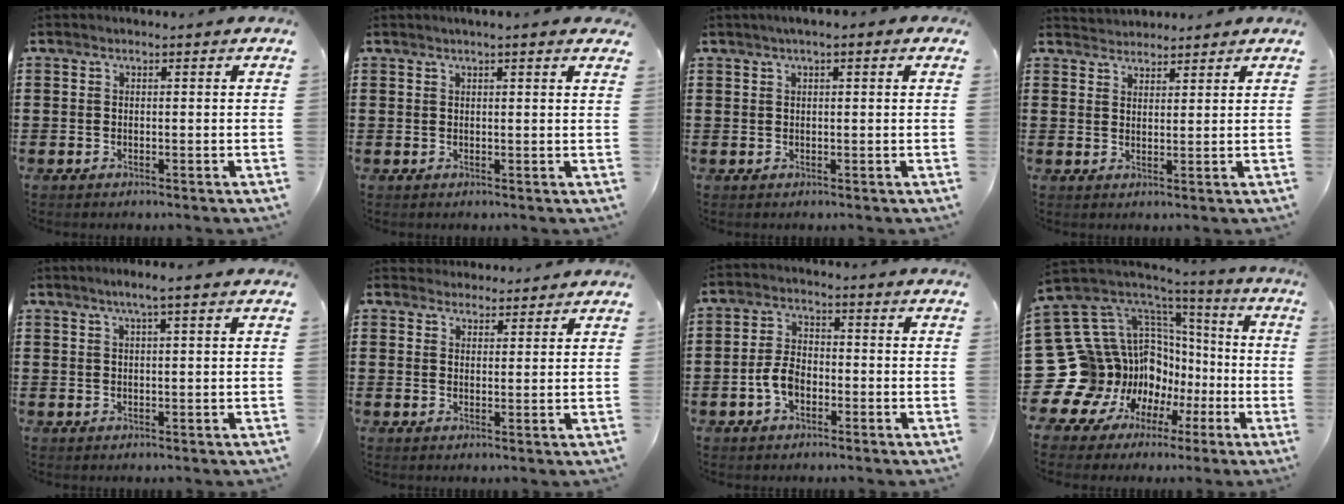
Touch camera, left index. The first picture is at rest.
{"total": 1.4, "force": [1.0, -0.1, 0.9], "torque": [-0.019, 0.000, 0.019]}
{"total": 1.4, "force": [0.5, 0.2, 1.3], "torque": [-0.025, 0.003, 0.009]}
{"total": 2.3, "force": [2.3, 0.4, -0.5], "torque": [0.002, -0.001, 0.045]}
{"total": 2.1, "force": [1.1, -0.1, 1.8], "torque": [-0.035, 0.000, 0.019]}
{"total": 2.5, "force": [2.3, 0.8, -0.1], "torque": [-0.005, 0.000, 0.045]}
{"total": 4.9, "force": [-1.7, 2.9, 3.6], "torque": [-0.091, 0.000, -0.040]}
{"total": 17.0, "force": [-1.8, 15.2, 7.2], "torque": [-0.205, -0.060, 0.026]}